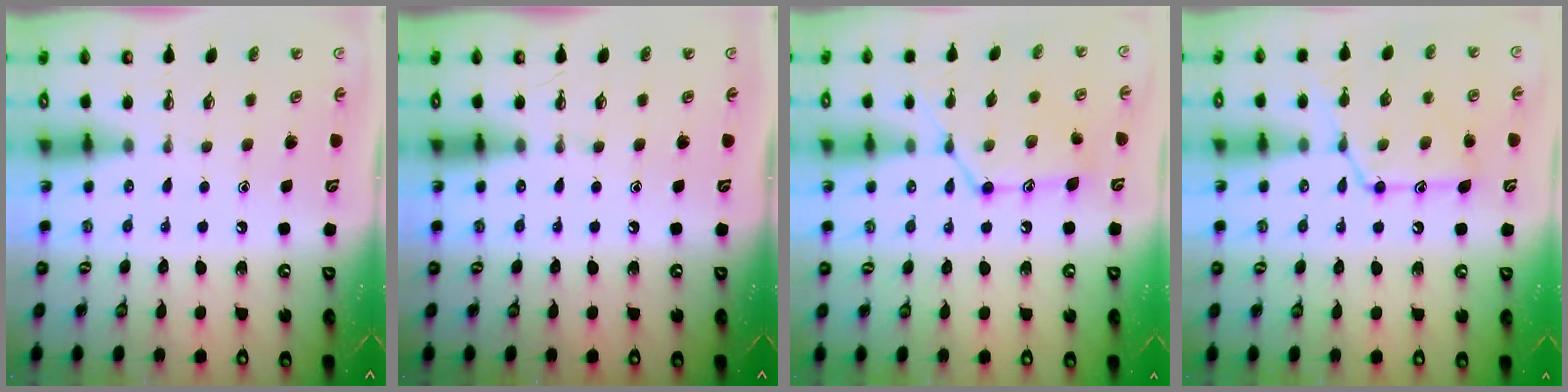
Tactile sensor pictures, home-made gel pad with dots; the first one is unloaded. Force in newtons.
{"total": 0.0}
{"total": 13.5, "press": 13.5, "slide": 0.8}
{"total": 16.3, "press": 16.3, "slide": 1.3}